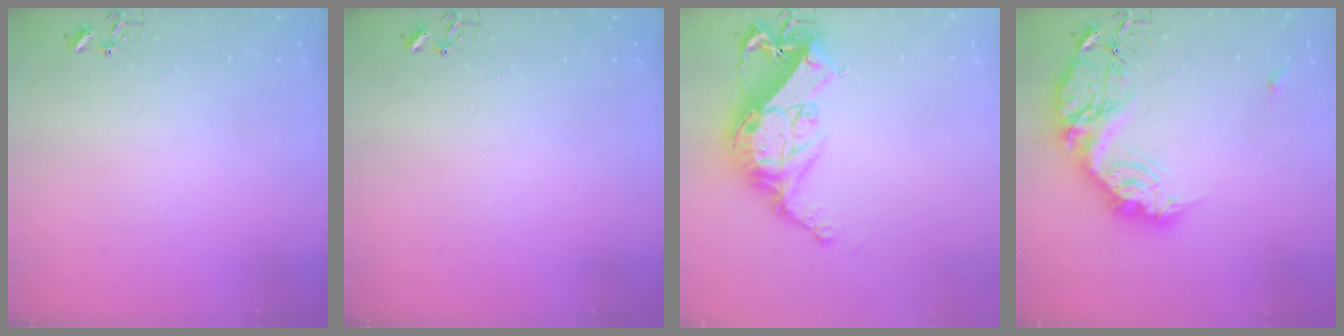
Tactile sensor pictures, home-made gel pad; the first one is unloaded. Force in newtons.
{"total": 0.0}
{"total": 15.8, "press": 15.7, "slide": 1.2}
{"total": 20.8, "press": 20.7, "slide": 1.5}